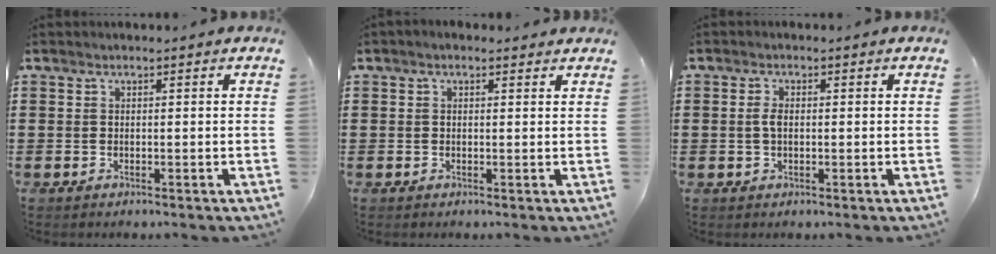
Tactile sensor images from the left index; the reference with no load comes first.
{"total": 0.8, "force": [0.3, 0.5, 0.5], "torque": [-0.011, 0.006, 0.005]}
{"total": 1.9, "force": [0.0, 0.9, 1.7], "torque": [-0.044, 0.000, -0.003]}